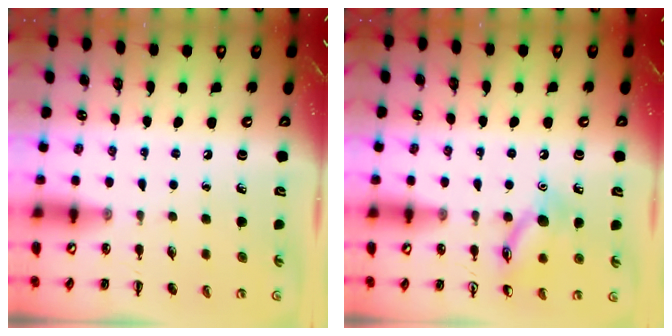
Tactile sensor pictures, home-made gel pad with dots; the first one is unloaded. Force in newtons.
{"total": 12.2, "press": 12.1, "slide": 0.7}